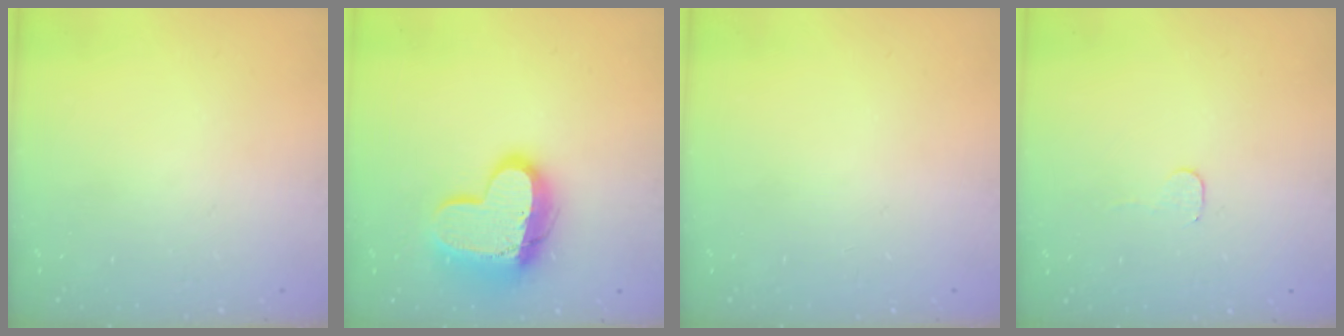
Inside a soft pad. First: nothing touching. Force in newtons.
{"total": 16.3, "press": 16.3, "slide": 1.3}
{"total": 0.0}
{"total": 2.8, "press": 2.8, "slide": 0.2}